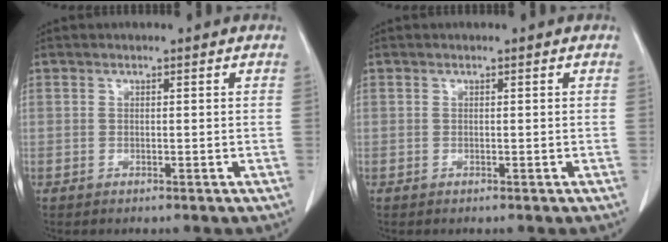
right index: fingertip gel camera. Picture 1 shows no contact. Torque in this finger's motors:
{"motor_torque": [0.00, 0.00, 0.01, 0.00]}